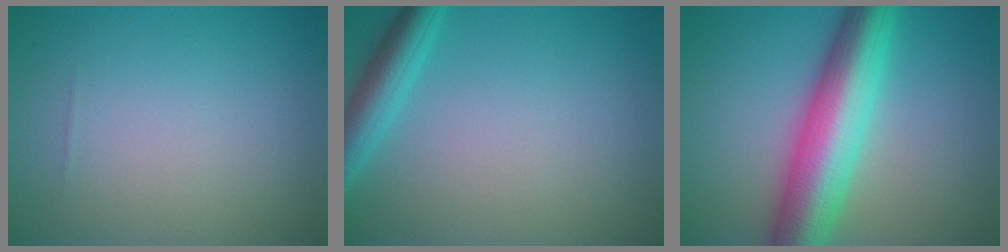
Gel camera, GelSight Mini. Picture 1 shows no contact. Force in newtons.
{"total": 3.4, "press": 3.4, "slide": 0.2}
{"total": 9.5, "press": 9.5, "slide": 0.2}